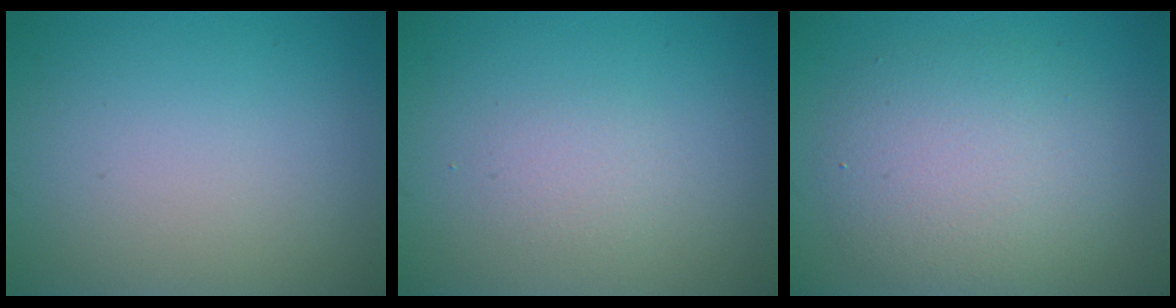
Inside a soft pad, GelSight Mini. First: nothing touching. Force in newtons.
{"total": 1.2, "press": 1.2, "slide": 0.0}
{"total": 5.5, "press": 5.5, "slide": 0.5}